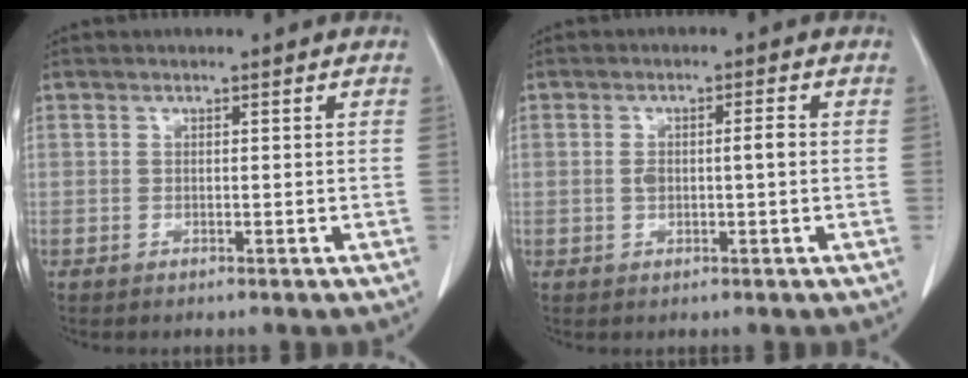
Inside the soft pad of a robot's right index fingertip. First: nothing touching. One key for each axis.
{"total": 3.0, "fx": 0.1, "fy": 0.8, "fz": 2.9, "tx": -0.054, "ty": 0.010, "tz": 0.008}